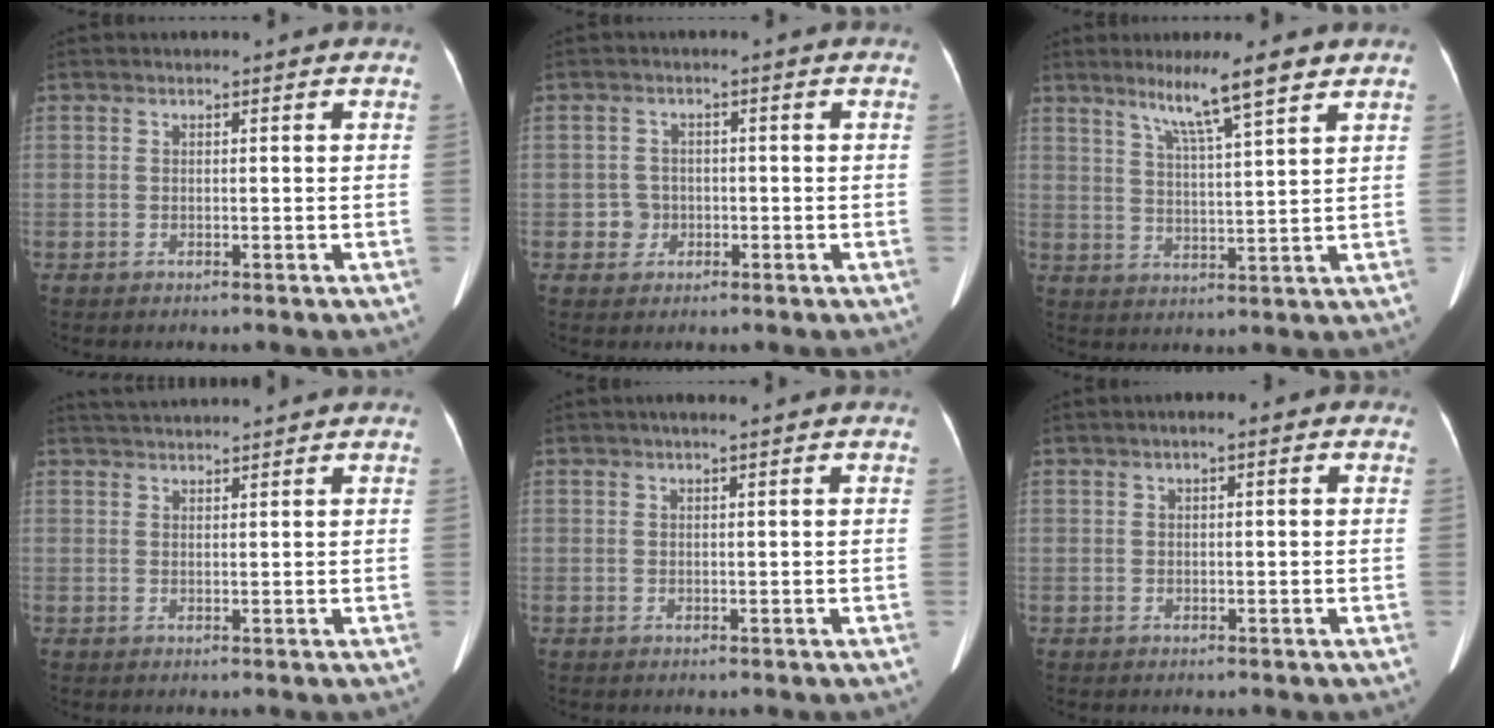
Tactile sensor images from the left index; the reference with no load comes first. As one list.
[{"total": 2.4, "force": [-0.6, 2.3, 0.1], "torque": [0.005, 0.008, -0.010]}, {"total": 8.5, "force": [5.9, -0.4, 6.1], "torque": [-0.106, 0.001, 0.101]}, {"total": 5.4, "force": [5.2, -0.1, 1.5], "torque": [-0.026, 0.036, 0.084]}, {"total": 1.6, "force": [1.1, 0.1, 1.1], "torque": [-0.020, 0.010, 0.016]}, {"total": 2.1, "force": [0.9, 0.8, 1.7], "torque": [-0.027, 0.012, 0.010]}]